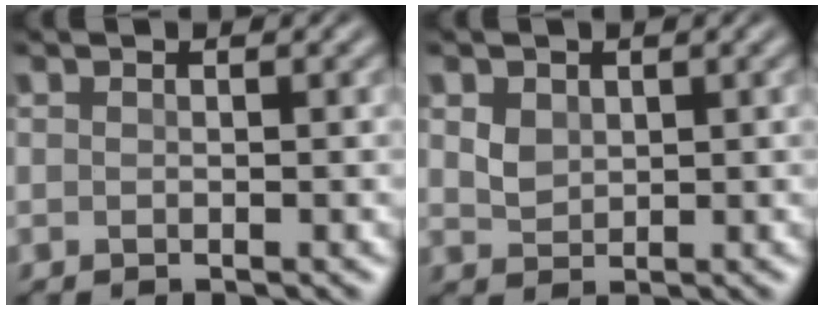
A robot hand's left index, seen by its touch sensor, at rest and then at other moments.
{"total": 1.9, "force": [0.8, 1.5, 1.0], "torque": [-0.023, 0.004, 0.010]}